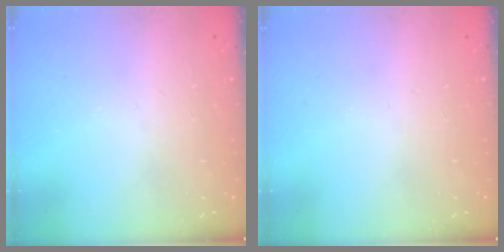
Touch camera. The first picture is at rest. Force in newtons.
{"total": 0.0}